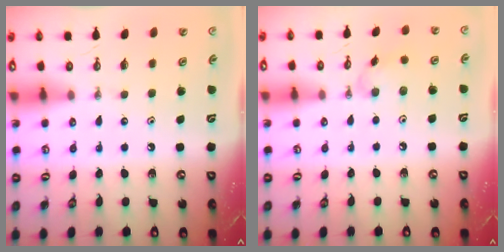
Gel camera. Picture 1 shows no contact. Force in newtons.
{"total": 6.3, "press": 6.2, "slide": 1.2}